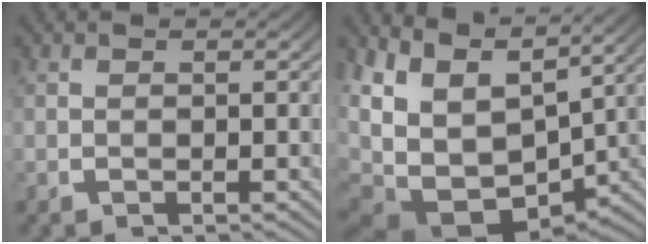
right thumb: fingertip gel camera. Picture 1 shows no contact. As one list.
[{"total": 14.9, "force": [-1.7, 10.5, 10.4], "torque": [-0.244, -0.070, 0.007]}]